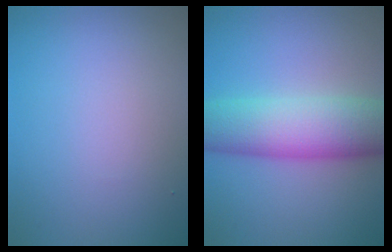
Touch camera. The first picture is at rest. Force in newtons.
{"total": 8.9, "press": 8.9, "slide": 0.4}